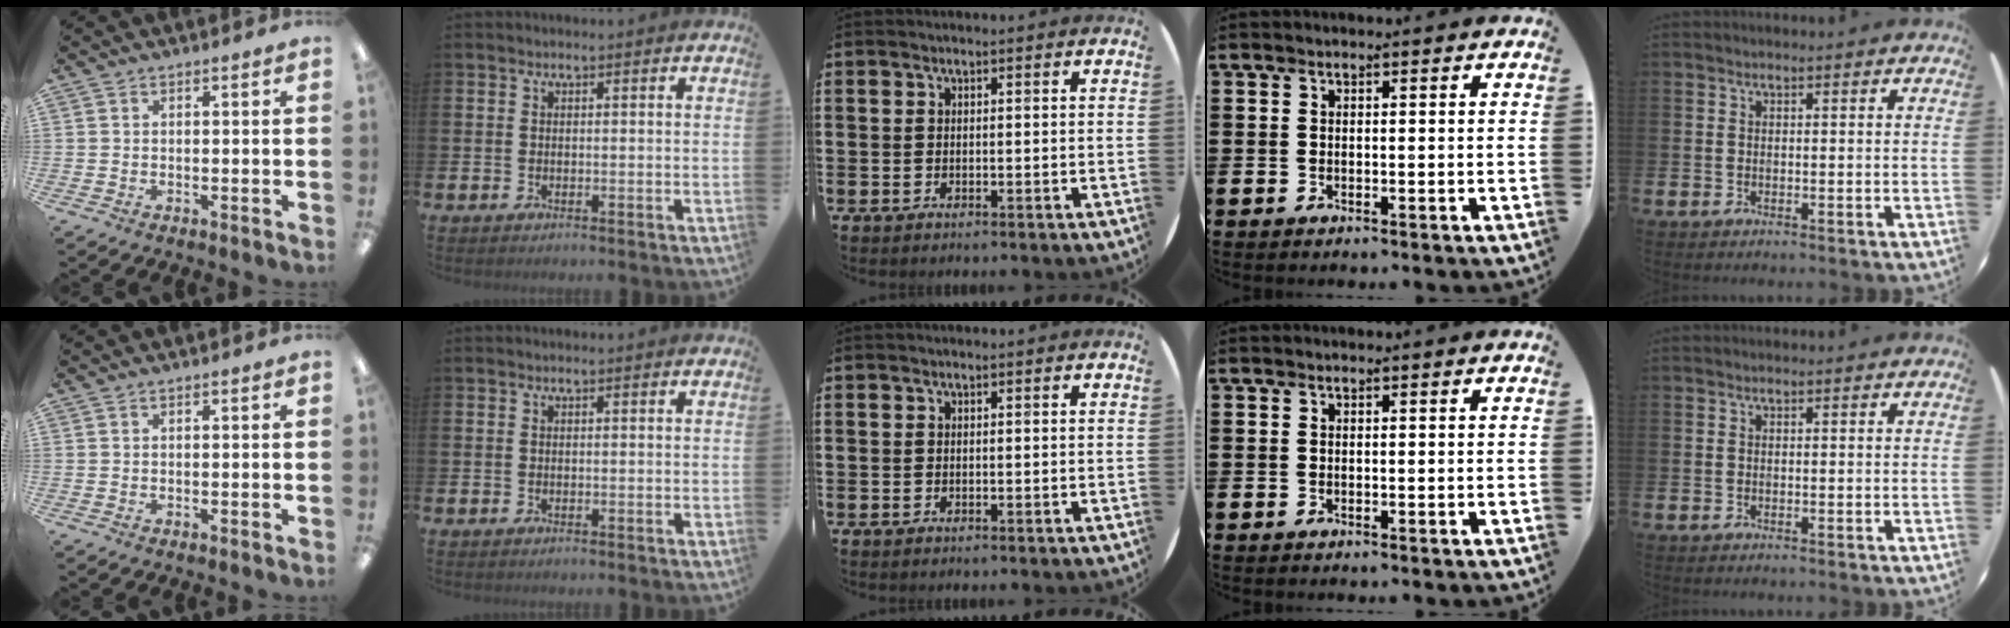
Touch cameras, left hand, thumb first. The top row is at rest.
{}